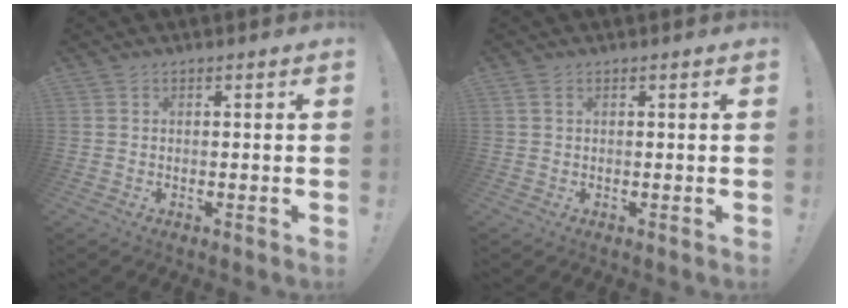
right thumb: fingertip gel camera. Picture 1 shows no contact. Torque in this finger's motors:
{"motor_torque": [0.23, -0.37, 0.14, 0.12, -0.01]}